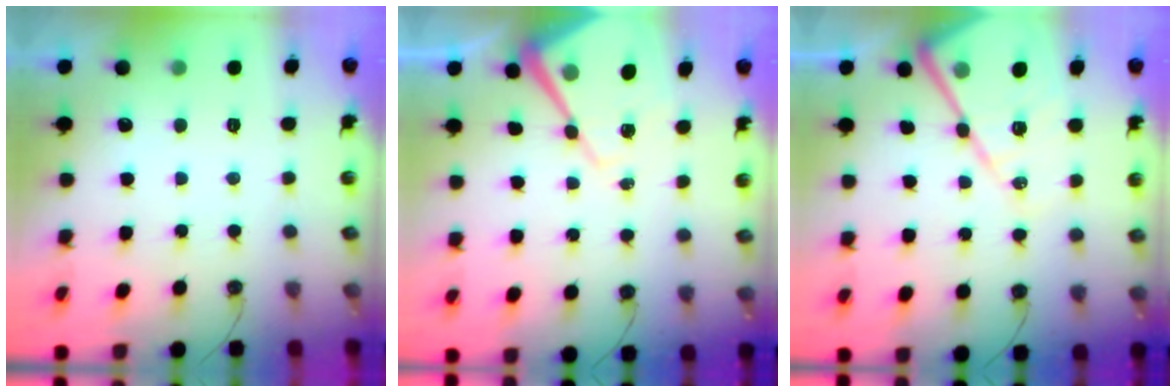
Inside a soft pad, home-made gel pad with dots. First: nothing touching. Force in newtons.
{"total": 13.0, "press": 12.9, "slide": 1.3}
{"total": 17.6, "press": 17.5, "slide": 1.6}